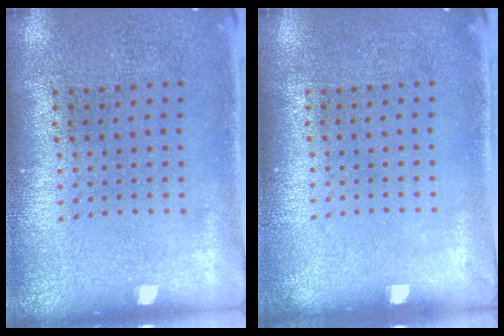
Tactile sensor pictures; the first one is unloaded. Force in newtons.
{"total": 0.0}